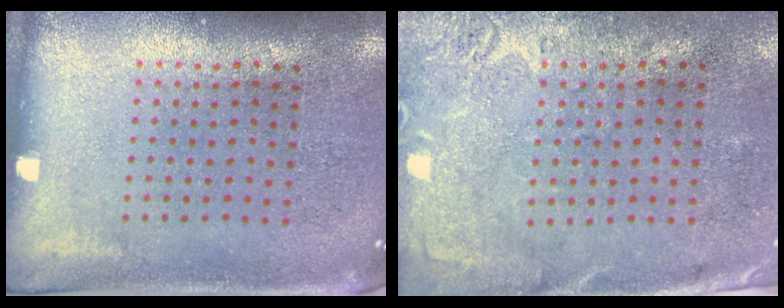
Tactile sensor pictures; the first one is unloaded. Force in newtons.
{"total": 2.8, "press": 2.2, "slide": 1.8}